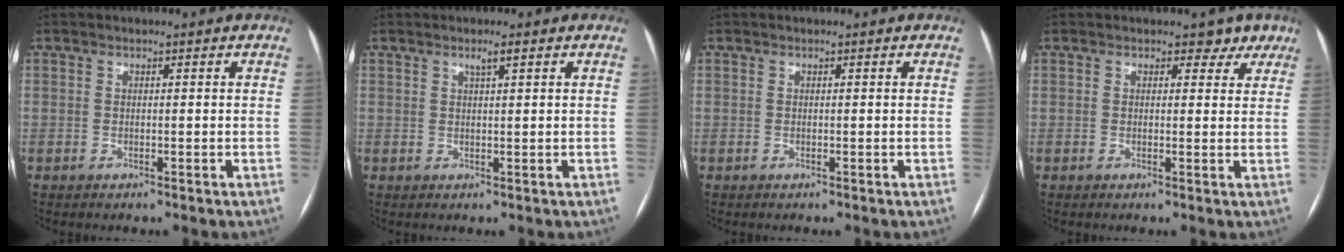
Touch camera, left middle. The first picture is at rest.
{"total": 1.4, "force": [0.8, 0.0, 1.1], "torque": [-0.021, 0.001, 0.016]}
{"total": 0.0}
{"total": 3.0, "force": [2.1, 2.0, 0.7], "torque": [0.013, 0.000, 0.012]}